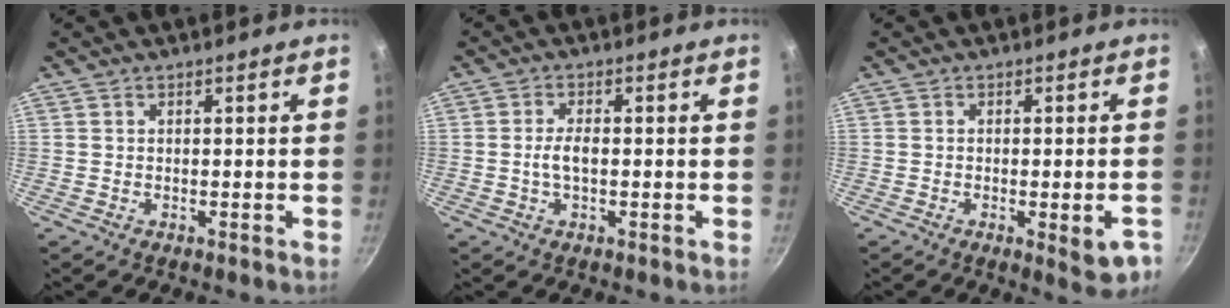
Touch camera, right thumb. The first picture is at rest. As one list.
[{"total": 3.3, "force": [-0.4, 1.4, 2.9], "torque": [-0.057, 0.008, -0.009]}, {"total": 6.4, "force": [-2.4, 1.7, 5.7], "torque": [-0.054, 0.000, -0.028]}]